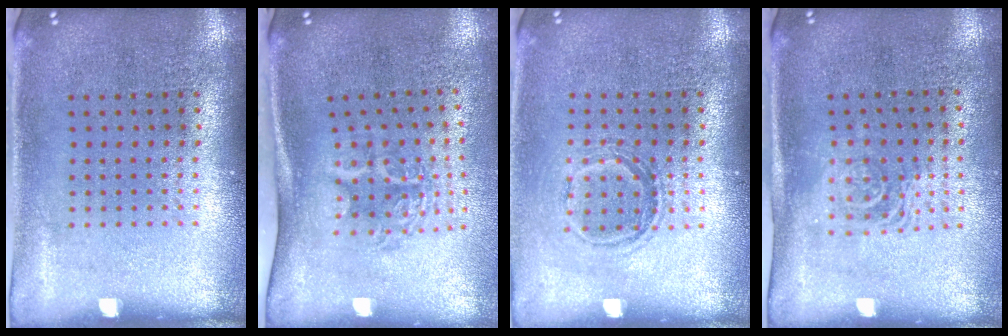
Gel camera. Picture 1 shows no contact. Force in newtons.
{"total": 1.9, "press": 1.3, "slide": 1.5}
{"total": 1.2, "press": 1.1, "slide": 0.6}
{"total": 1.6, "press": 1.3, "slide": 0.9}